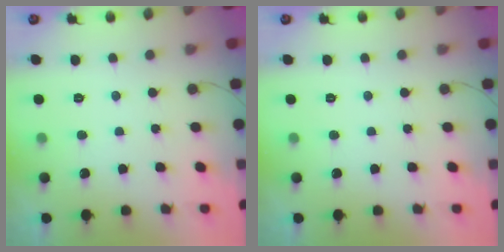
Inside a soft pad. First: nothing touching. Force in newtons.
{"total": 0.0}